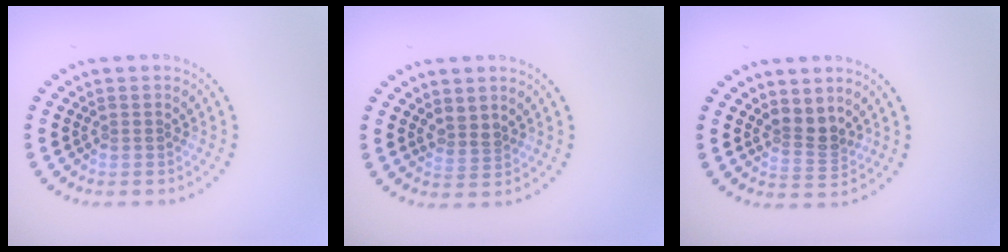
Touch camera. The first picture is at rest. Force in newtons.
{"total": 1.6, "press": 1.2, "slide": 1.1}
{"total": 2.3, "press": 1.8, "slide": 1.5}